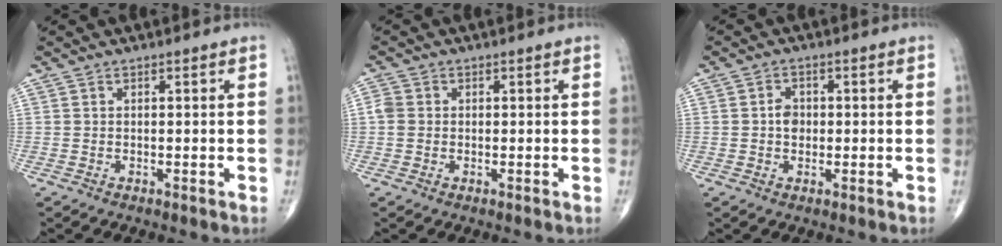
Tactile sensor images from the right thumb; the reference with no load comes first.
{"total": 2.4, "force": [0.0, 2.1, 1.2], "torque": [-0.023, 0.006, -0.002]}
{"total": 2.8, "force": [-0.1, 2.2, 1.7], "torque": [-0.016, 0.004, -0.005]}